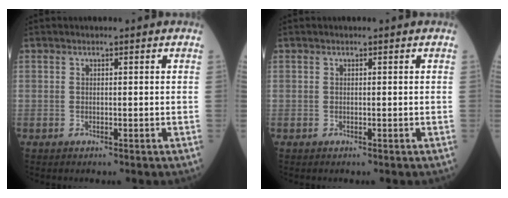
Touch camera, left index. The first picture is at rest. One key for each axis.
{"total": 0.0}